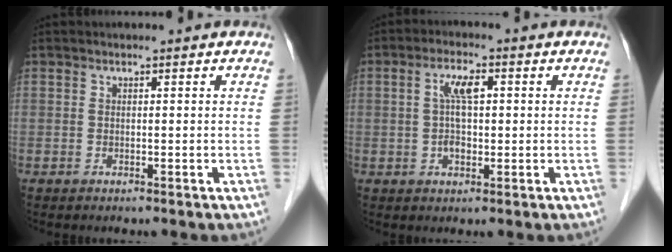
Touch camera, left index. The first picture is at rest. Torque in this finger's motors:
{"motor_torque": [0.04, 0.02, 0.23, 0.05]}